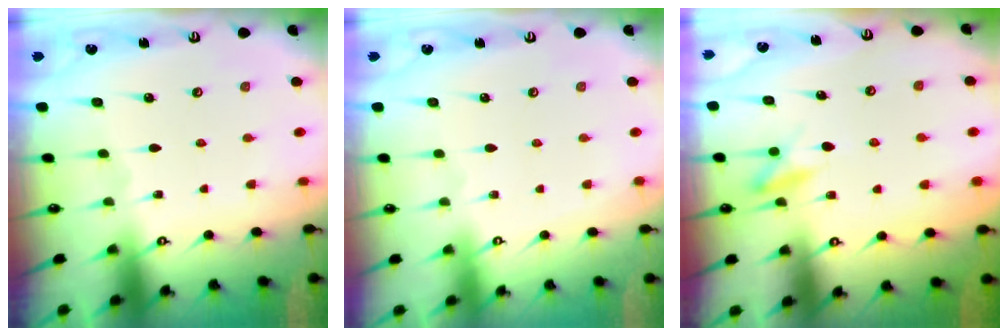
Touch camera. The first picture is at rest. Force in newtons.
{"total": 3.9, "press": 3.9, "slide": 0.1}
{"total": 9.1, "press": 9.0, "slide": 1.4}